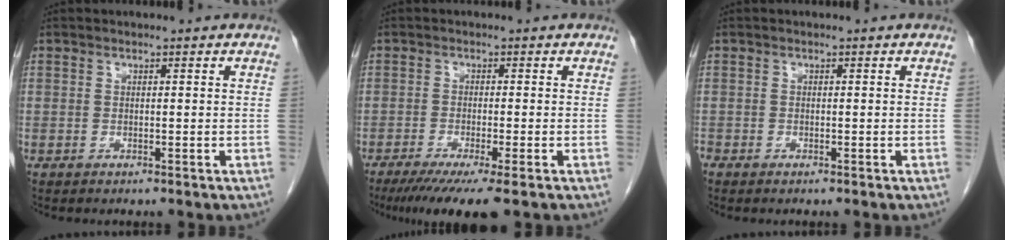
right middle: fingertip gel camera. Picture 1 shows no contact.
{"total": 7.7, "force": [-5.4, 0.0, 5.5], "torque": [-0.081, -0.019, -0.087]}
{"total": 0.5, "force": [-0.5, 0.2, 0.1], "torque": [-0.005, 0.000, -0.011]}